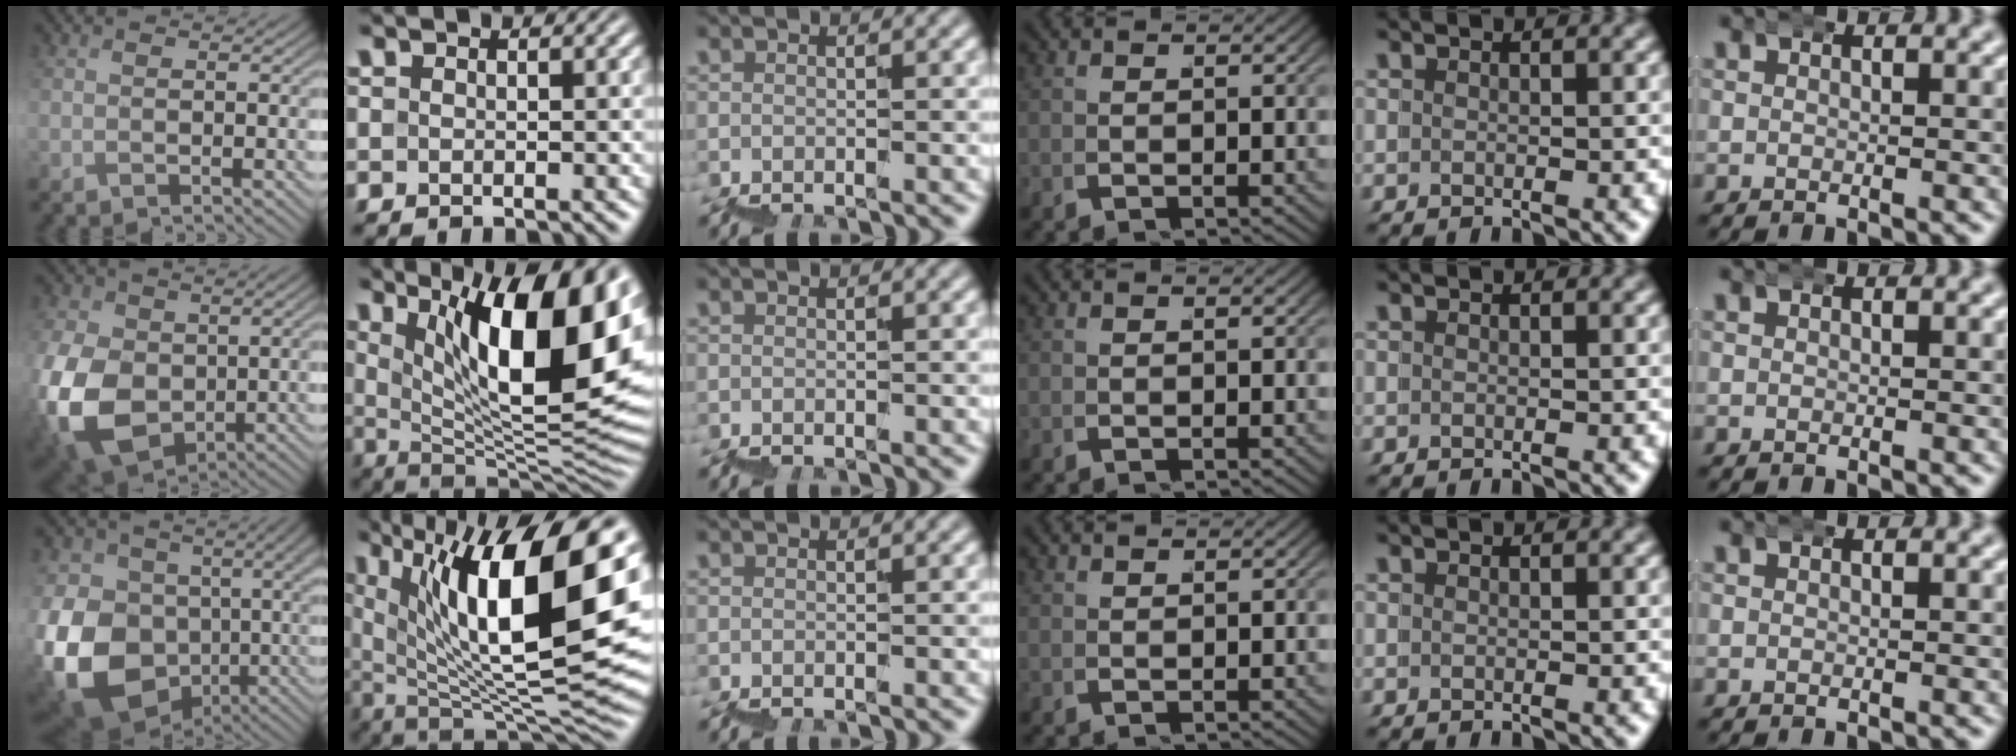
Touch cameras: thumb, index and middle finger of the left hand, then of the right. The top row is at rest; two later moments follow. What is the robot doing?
{"motion": "wrap", "object": "bandana"}